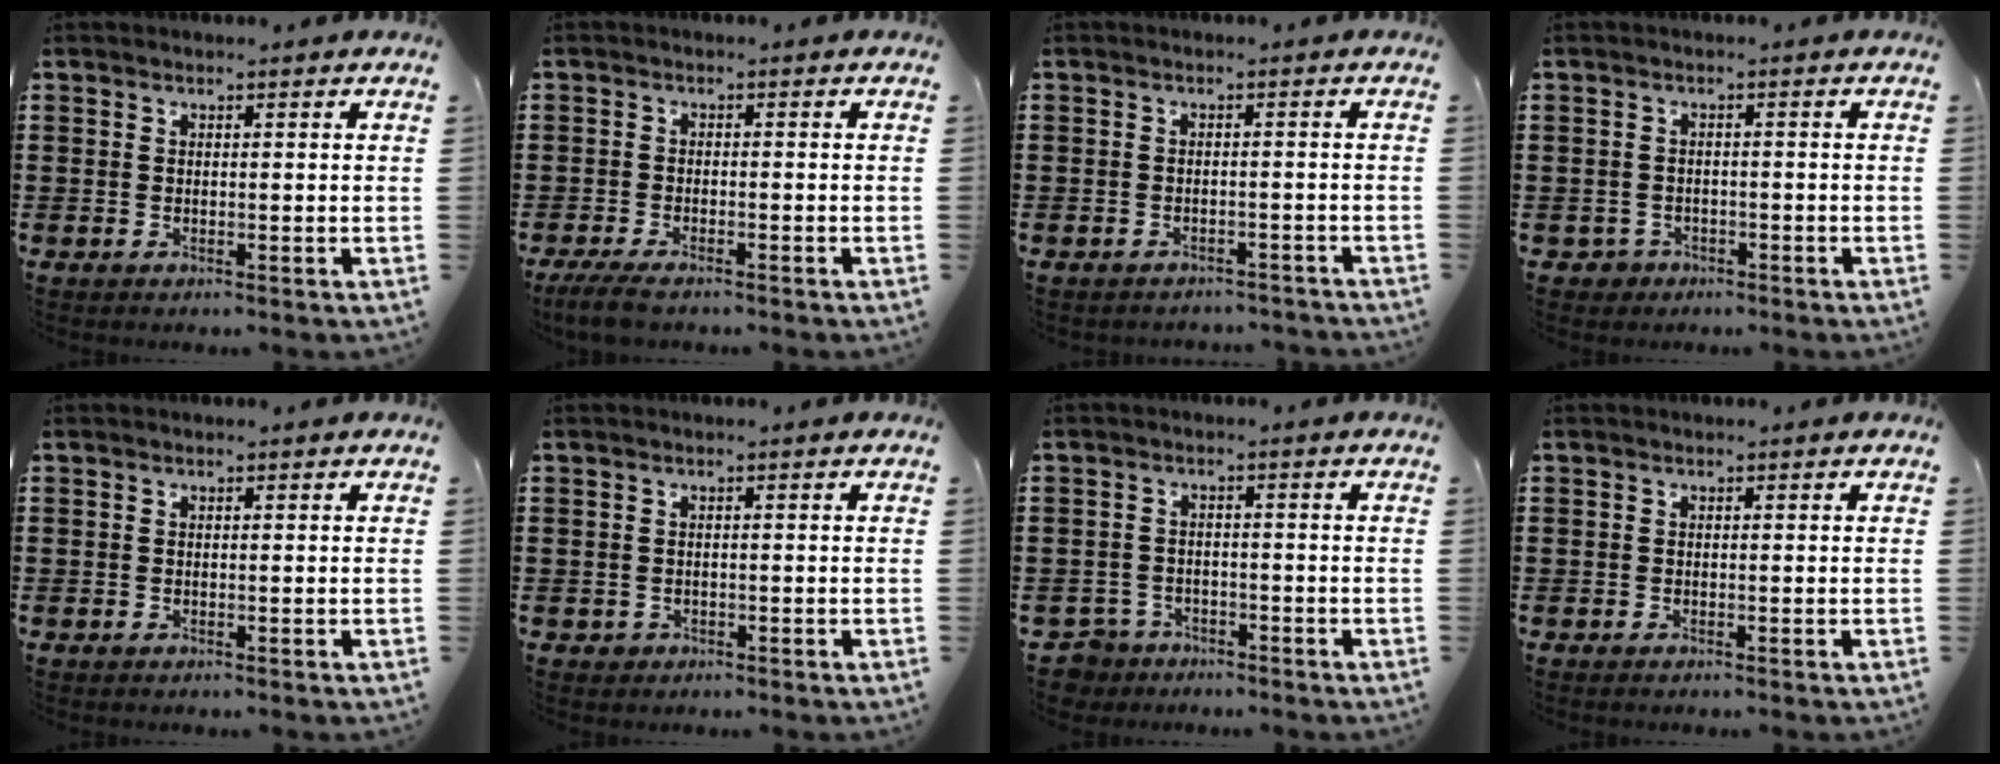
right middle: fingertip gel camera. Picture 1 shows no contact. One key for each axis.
{"total": 2.8, "fx": -2.4, "fy": 0.4, "fz": 1.5, "tx": -0.046, "ty": -0.006, "tz": -0.052}
{"total": 1.5, "fx": -1.5, "fy": 0.1, "fz": 0.1, "tx": -0.008, "ty": -0.001, "tz": -0.032}
{"total": 1.4, "fx": -1.1, "fy": 0.9, "fz": 0.1, "tx": -0.008, "ty": -0.002, "tz": -0.025}
{"total": 0.0}
{"total": 0.5, "fx": -0.3, "fy": 0.4, "fz": 0.1, "tx": -0.005, "ty": 0.003, "tz": -0.006}
{"total": 3.4, "fx": -3.2, "fy": 1.1, "fz": 0.0, "tx": -0.022, "ty": -0.004, "tz": -0.075}
{"total": 0.0}